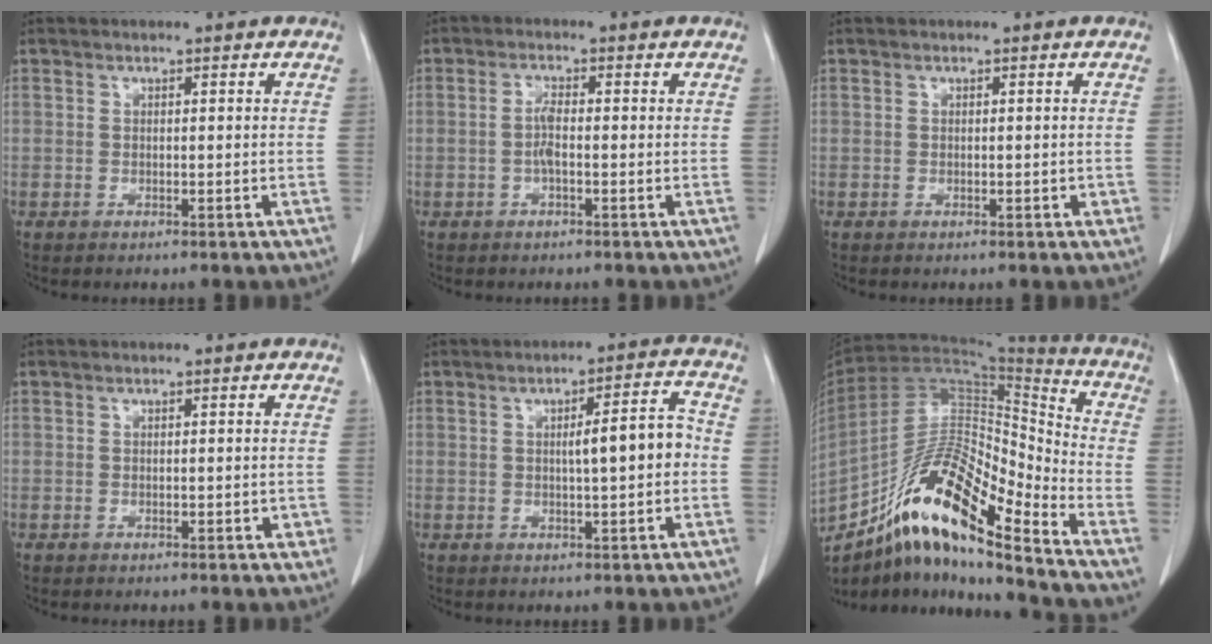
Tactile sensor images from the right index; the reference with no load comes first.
{"total": 3.0, "force": [-0.6, 0.2, 3.0], "torque": [-0.062, 0.001, -0.015]}
{"total": 1.0, "force": [-0.2, 0.6, 0.8], "torque": [-0.012, 0.003, -0.001]}
{"total": 1.5, "force": [-0.3, 0.8, 1.2], "torque": [-0.015, 0.005, -0.001]}
{"total": 6.6, "force": [-0.1, 0.9, 6.5], "torque": [-0.095, 0.016, -0.002]}
{"total": 19.3, "force": [-13.4, 3.1, 13.6], "torque": [-0.256, 0.008, -0.240]}